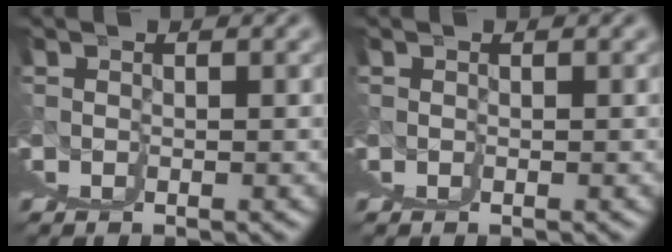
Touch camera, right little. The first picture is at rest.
{"total": 0.0}